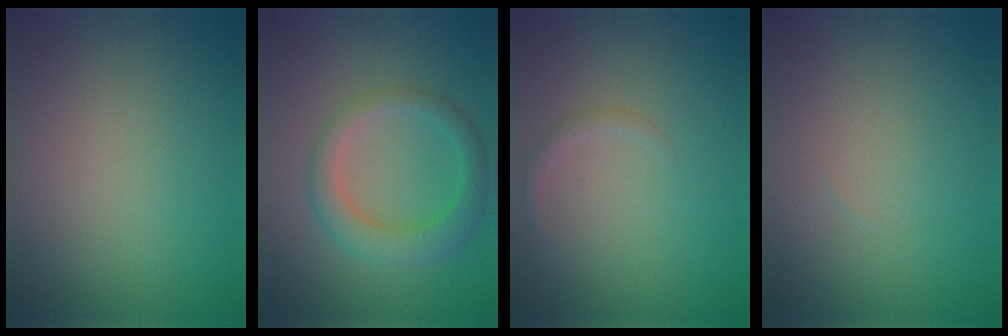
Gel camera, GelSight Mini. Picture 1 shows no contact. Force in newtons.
{"total": 4.1, "press": 4.1, "slide": 0.1}
{"total": 0.9, "press": 0.9, "slide": 0.0}
{"total": 0.0}